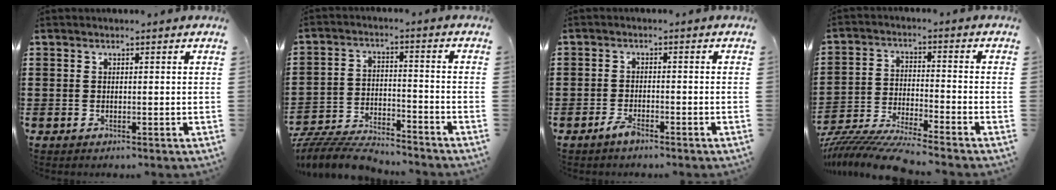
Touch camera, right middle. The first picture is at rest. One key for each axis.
{"total": 7.7, "fx": -7.5, "fy": 0.9, "fz": 1.6, "tx": -0.034, "ty": 0.010, "tz": -0.146}
{"total": 2.1, "fx": -1.7, "fy": 0.6, "fz": 1.1, "tx": -0.027, "ty": -0.001, "tz": -0.034}
{"total": 7.8, "fx": -7.6, "fy": -0.4, "fz": 1.7, "tx": -0.043, "ty": -0.009, "tz": -0.153}